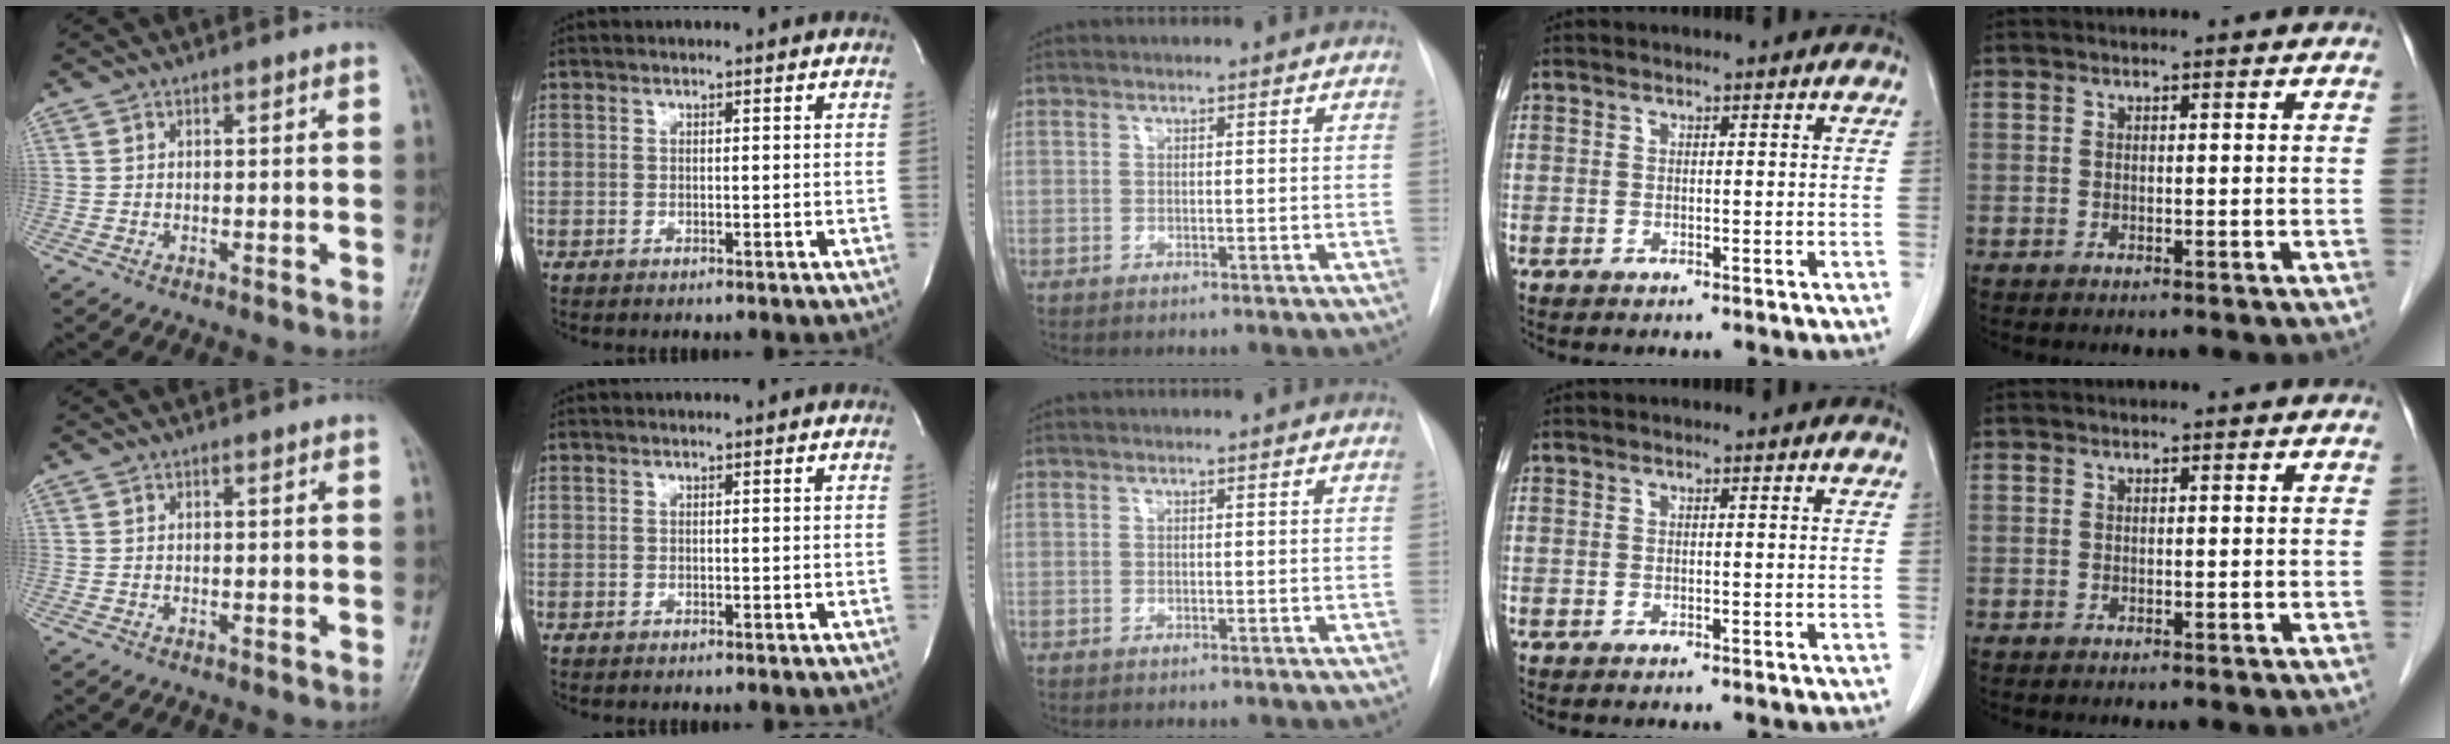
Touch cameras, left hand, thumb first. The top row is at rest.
{}